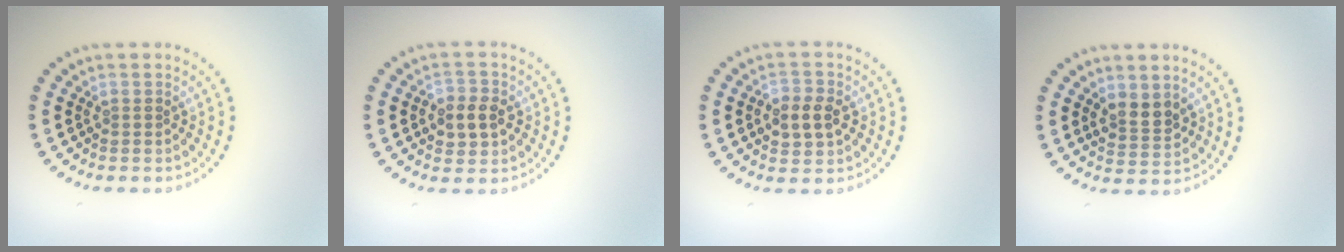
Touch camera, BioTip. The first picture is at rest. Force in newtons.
{"total": 3.0, "press": 2.9, "slide": 0.4}
{"total": 2.9, "press": 2.9, "slide": 0.3}
{"total": 2.5, "press": 2.3, "slide": 1.0}